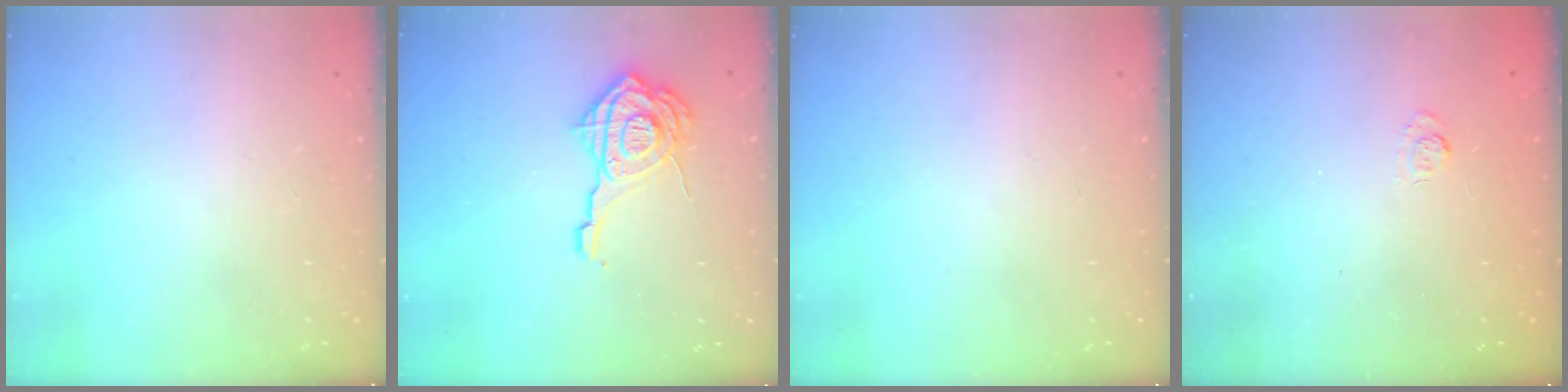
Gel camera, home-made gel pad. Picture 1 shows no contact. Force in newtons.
{"total": 15.3, "press": 15.2, "slide": 1.5}
{"total": 0.0}
{"total": 2.6, "press": 2.2, "slide": 1.4}